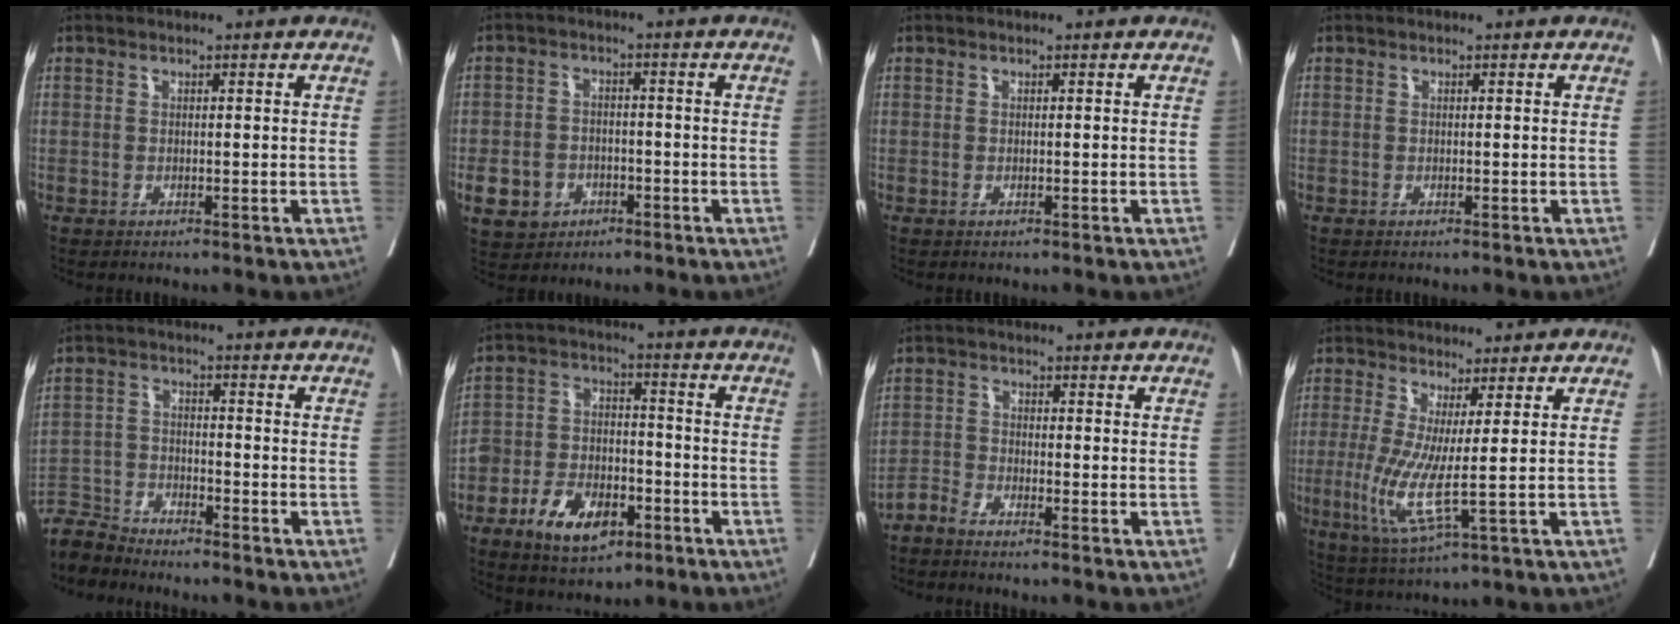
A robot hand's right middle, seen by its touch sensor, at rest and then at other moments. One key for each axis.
{"total": 7.6, "fx": -3.3, "fy": 6.3, "fz": 2.6, "tx": -0.057, "ty": 0.008, "tz": -0.044}
{"total": 0.0}
{"total": 0.0}
{"total": 5.4, "fx": -5.3, "fy": 0.4, "fz": -0.6, "tx": 0.013, "ty": -0.004, "tz": -0.103}
{"total": 10.6, "fx": -5.6, "fy": 5.9, "fz": 6.9, "tx": -0.124, "ty": 0.012, "tz": -0.095}
{"total": 2.2, "fx": -2.1, "fy": -0.1, "fz": 0.3, "tx": -0.007, "ty": -0.007, "tz": -0.048}
{"total": 7.6, "fx": -0.3, "fy": 0.0, "fz": 7.6, "tx": -0.166, "ty": -0.024, "tz": -0.003}